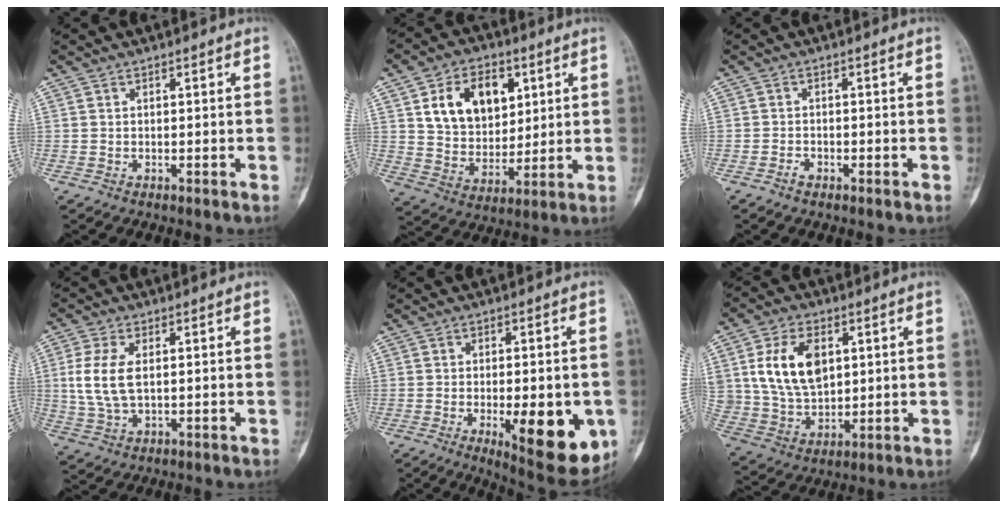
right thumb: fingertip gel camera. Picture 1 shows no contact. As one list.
[{"total": 14.6, "force": [5.2, 10.2, 9.2], "torque": [-0.102, -0.020, 0.097]}, {"total": 1.4, "force": [-1.0, 0.8, 0.6], "torque": [-0.010, 0.005, -0.019]}, {"total": 8.0, "force": [0.9, 4.3, 6.7], "torque": [-0.151, -0.001, 0.019]}, {"total": 15.3, "force": [-4.1, 5.6, 13.7], "torque": [-0.154, -0.012, -0.040]}, {"total": 13.6, "force": [3.6, 8.9, 9.7], "torque": [-0.159, -0.010, 0.077]}]